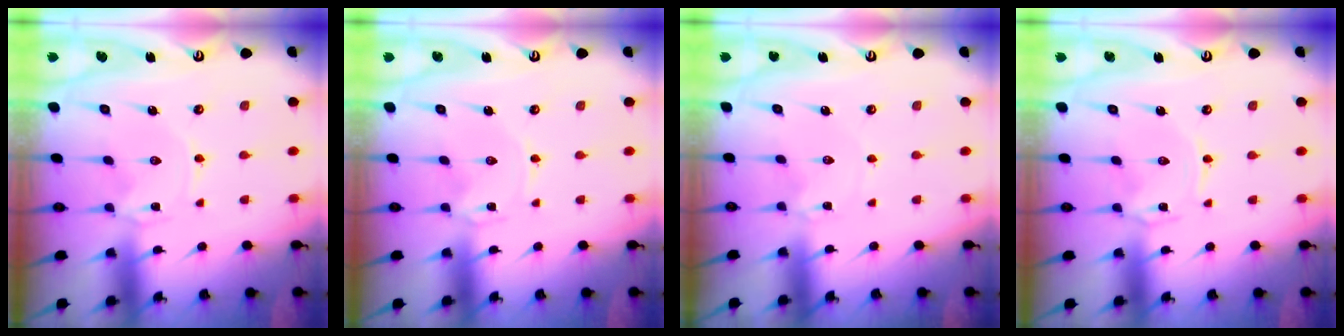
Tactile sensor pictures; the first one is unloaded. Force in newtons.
{"total": 0.0}
{"total": 1.5, "press": 1.5, "slide": 0.2}
{"total": 1.0, "press": 0.9, "slide": 0.2}